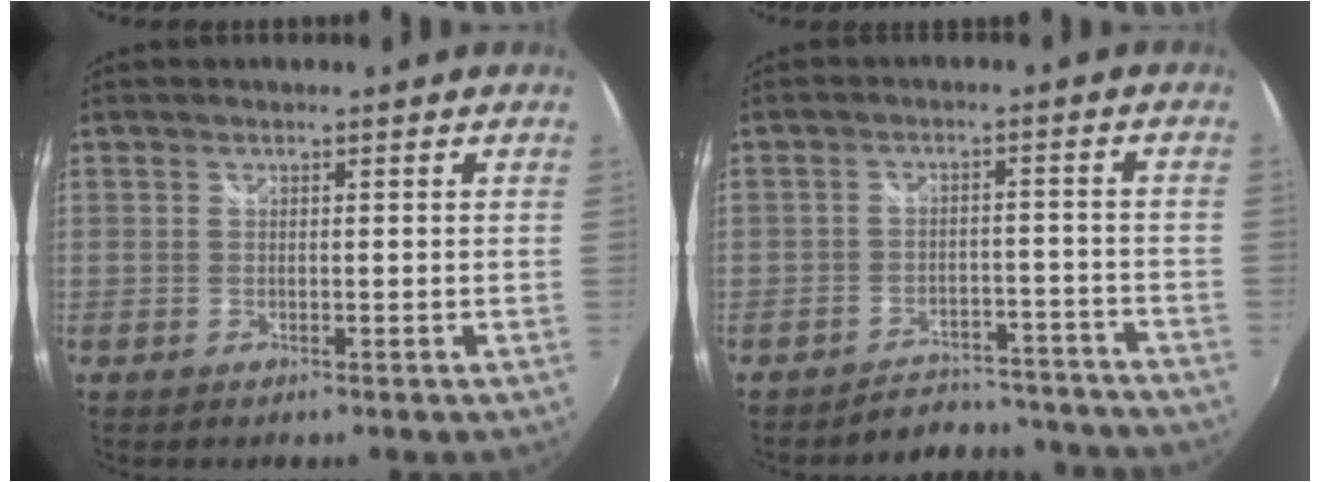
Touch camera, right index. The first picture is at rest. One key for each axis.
{"total": 11.7, "fx": -11.4, "fy": 2.2, "fz": 0.9, "tx": -0.015, "ty": 0.026, "tz": -0.134}